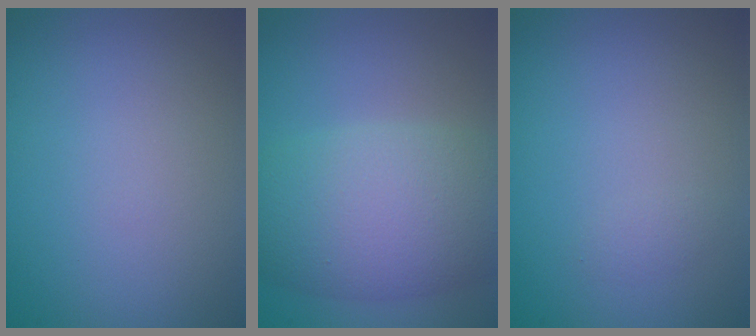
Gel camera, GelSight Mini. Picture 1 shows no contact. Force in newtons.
{"total": 8.3, "press": 8.2, "slide": 0.3}
{"total": 0.6, "press": 0.6, "slide": 0.0}